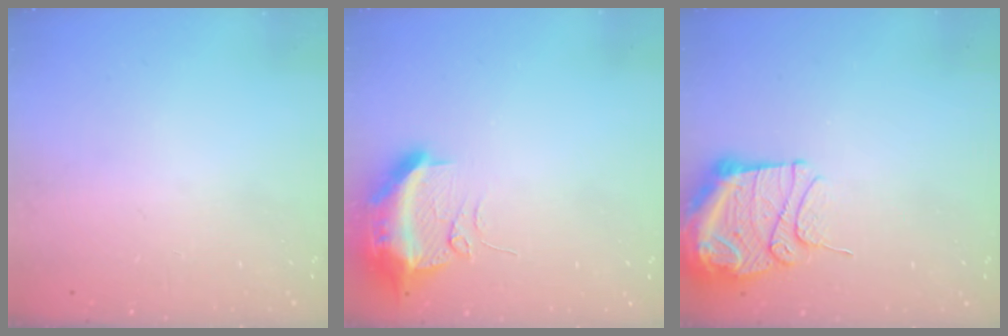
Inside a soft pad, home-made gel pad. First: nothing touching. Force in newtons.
{"total": 11.6, "press": 11.5, "slide": 1.3}
{"total": 13.1, "press": 13.1, "slide": 1.5}